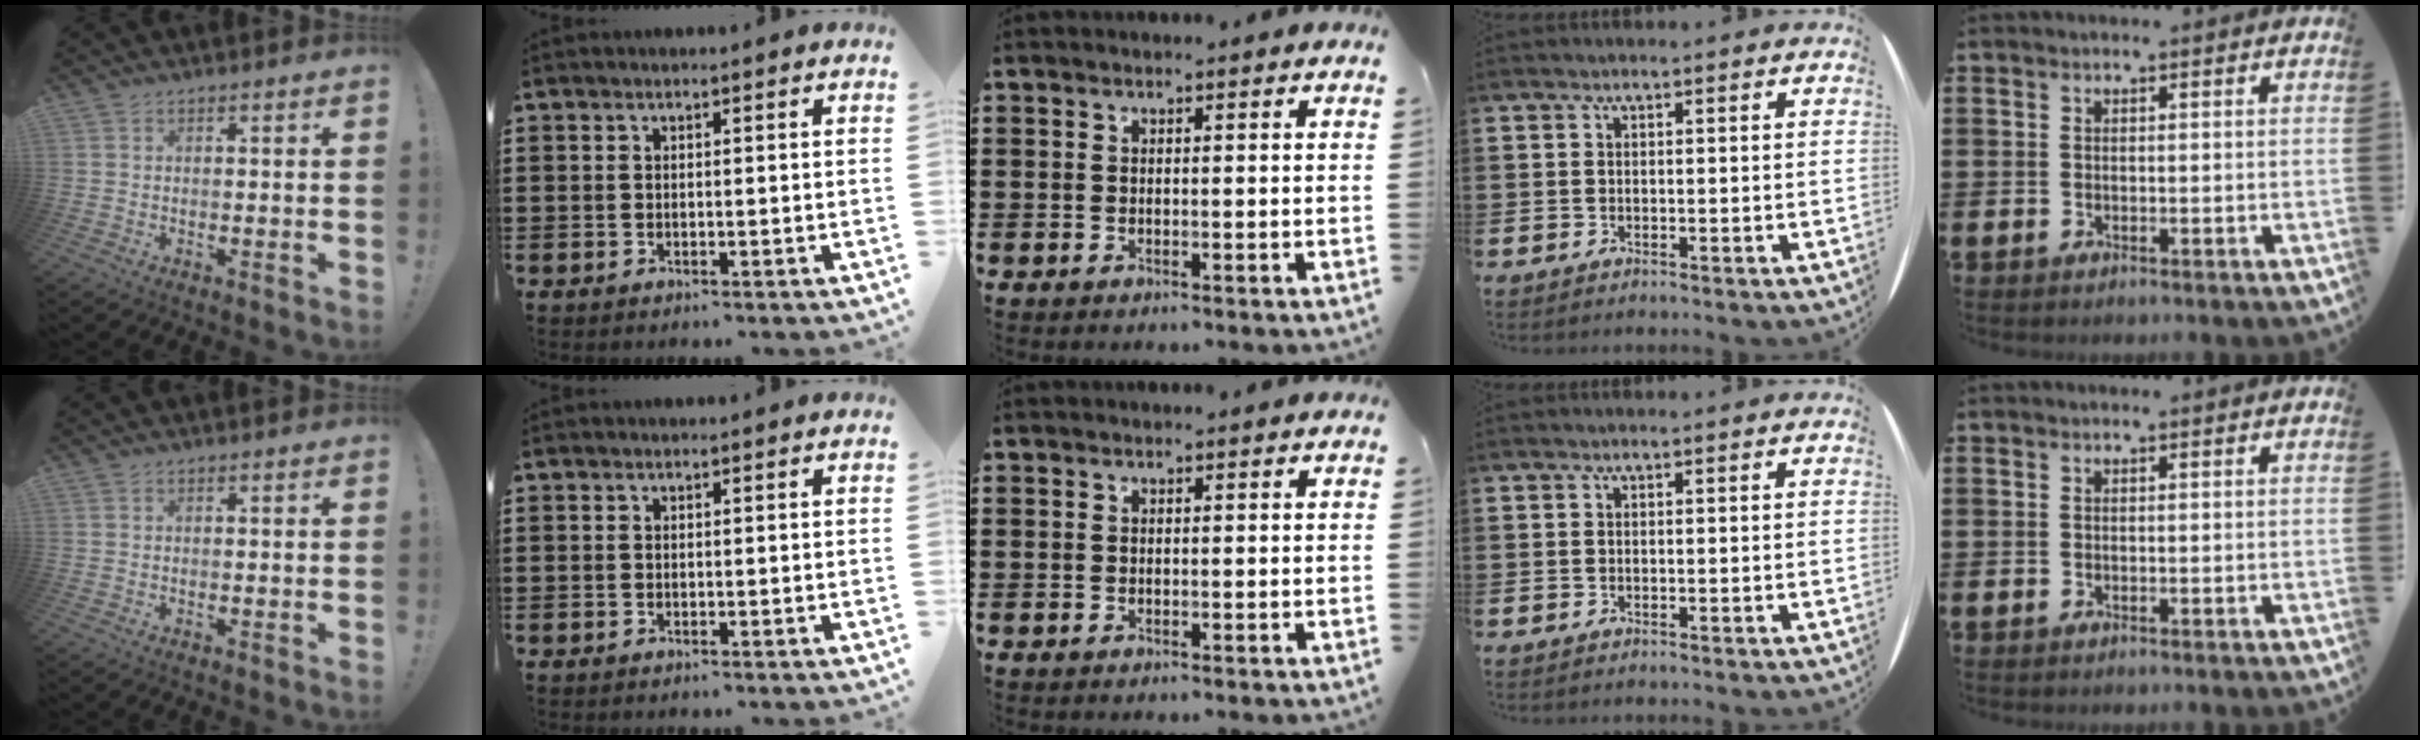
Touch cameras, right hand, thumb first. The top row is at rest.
{}